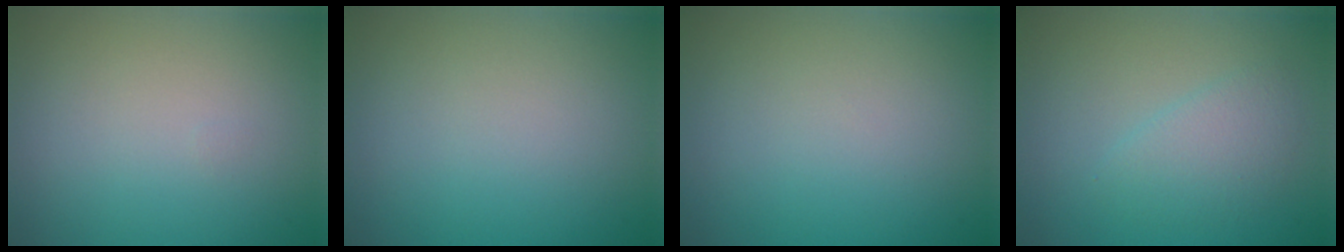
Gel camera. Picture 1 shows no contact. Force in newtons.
{"total": 0.0}
{"total": 0.0}
{"total": 2.3, "press": 2.3, "slide": 0.1}